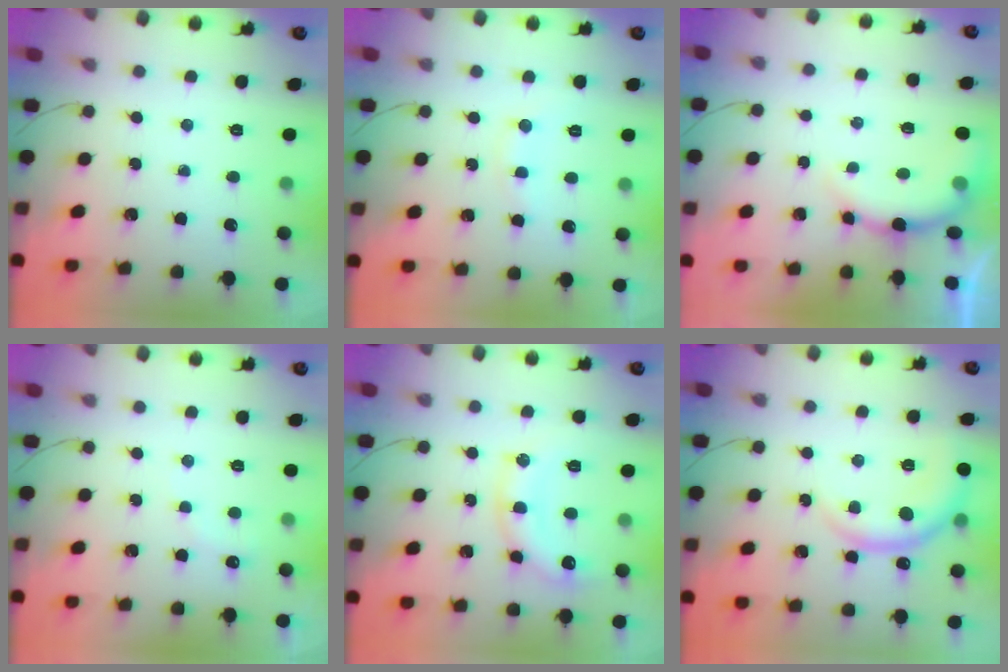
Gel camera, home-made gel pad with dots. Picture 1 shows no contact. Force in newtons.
{"total": 7.0, "press": 7.0, "slide": 0.8}
{"total": 8.8, "press": 8.7, "slide": 1.1}
{"total": 5.6, "press": 5.4, "slide": 1.4}
{"total": 10.8, "press": 10.7, "slide": 0.6}
{"total": 8.7, "press": 8.7, "slide": 0.5}